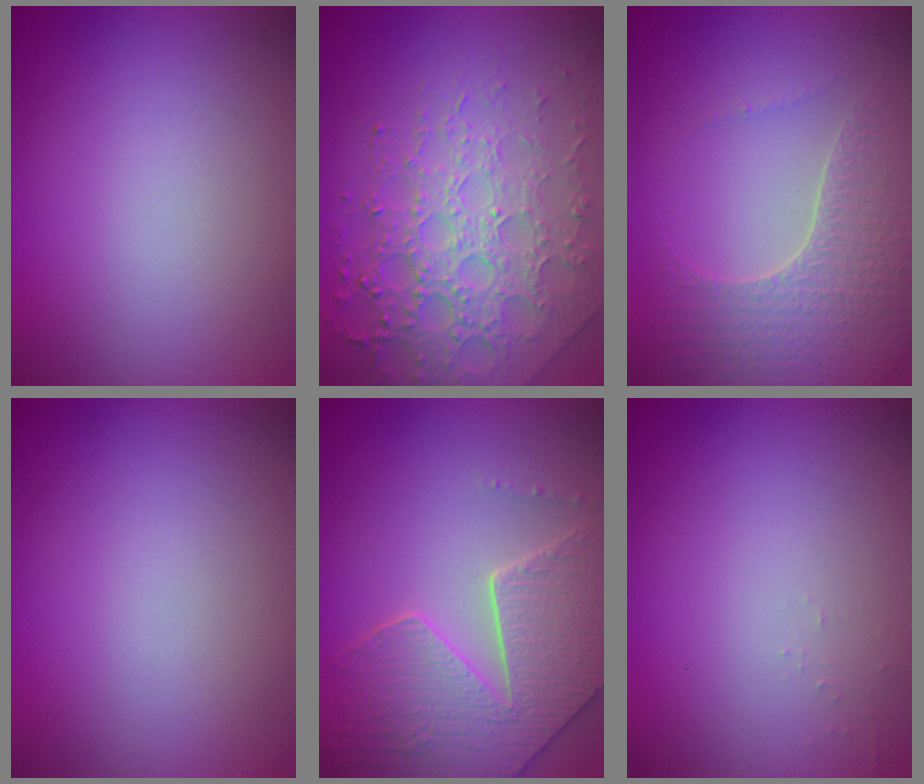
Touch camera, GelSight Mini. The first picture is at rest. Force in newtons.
{"total": 8.0, "press": 5.5, "slide": 5.9}
{"total": 3.8, "press": 3.7, "slide": 0.9}
{"total": 0.0}
{"total": 6.4, "press": 5.5, "slide": 3.2}
{"total": 0.5, "press": 0.5, "slide": 0.2}